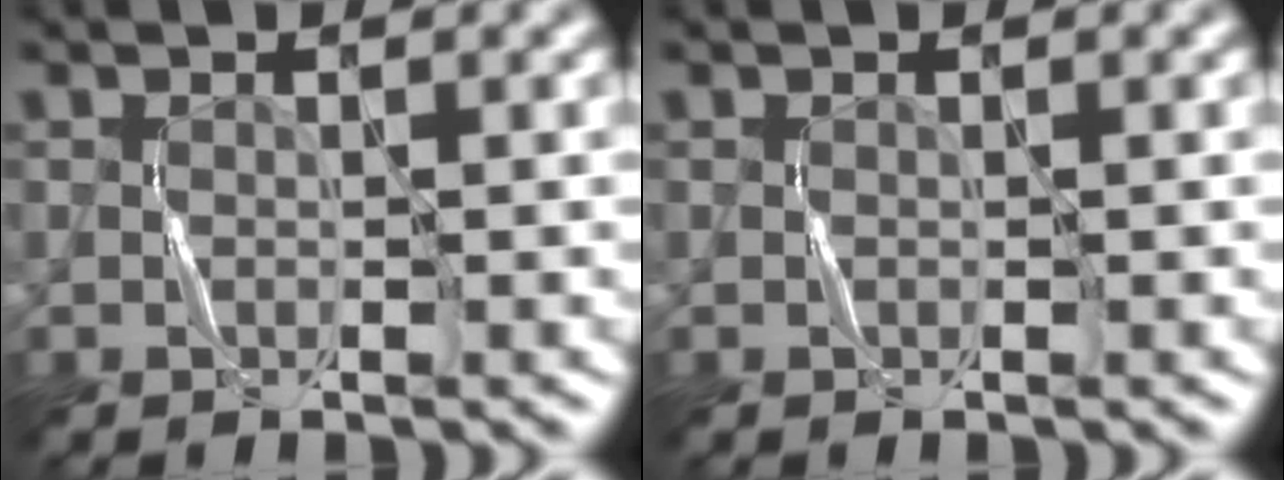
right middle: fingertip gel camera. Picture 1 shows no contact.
{"total": 0.0}